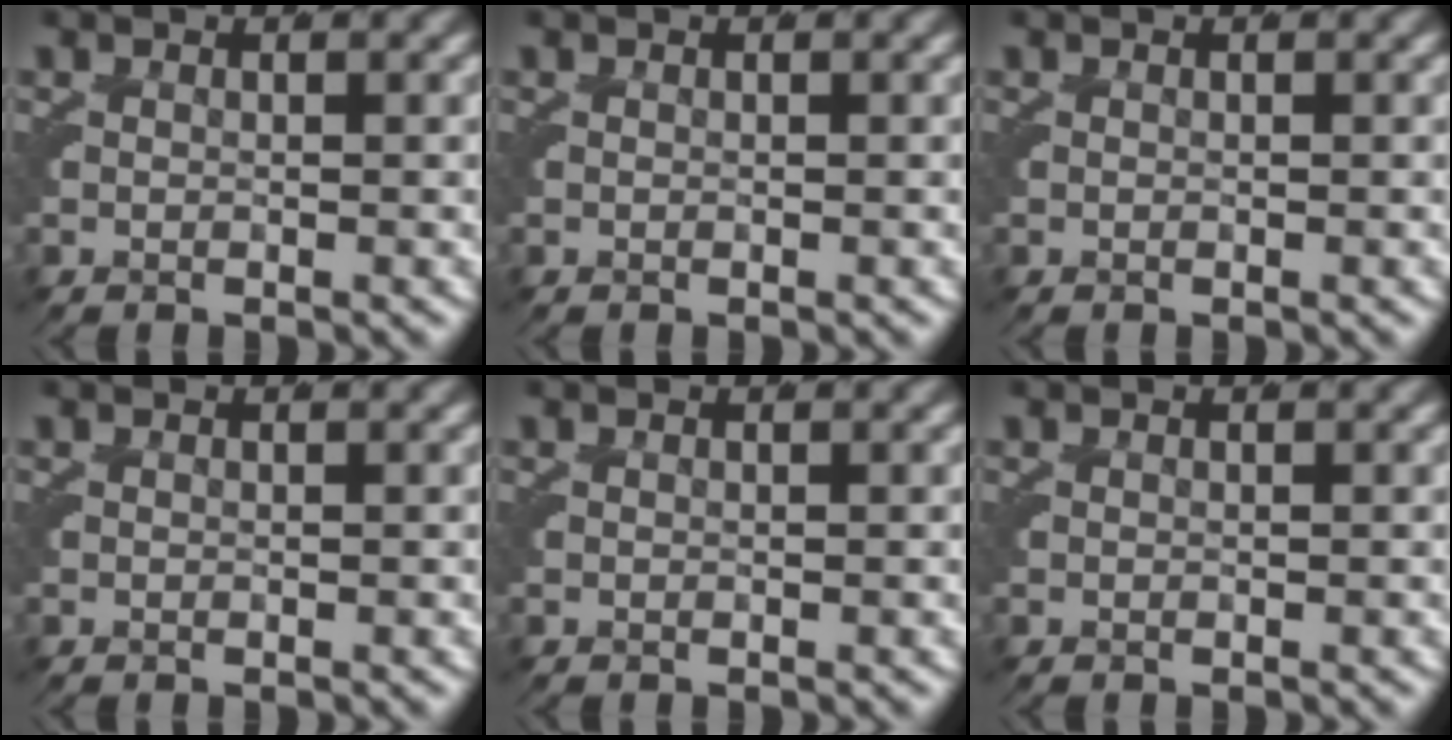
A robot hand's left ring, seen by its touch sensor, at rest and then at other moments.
{"total": 0.0}
{"total": 0.0}
{"total": 0.0}
{"total": 0.0}
{"total": 0.0}